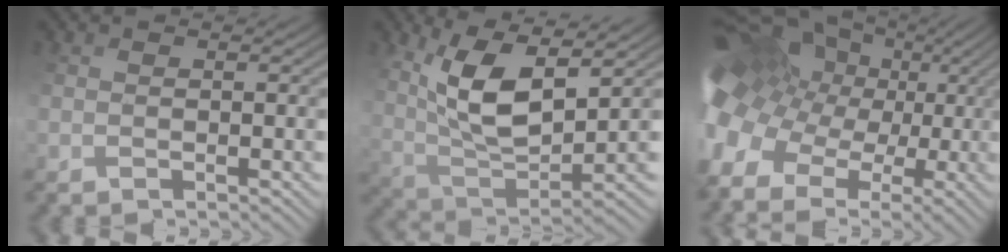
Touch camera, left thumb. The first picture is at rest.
{"total": 9.1, "force": [5.2, 2.5, 7.1], "torque": [-0.146, 0.010, 0.102]}
{"total": 14.8, "force": [0.9, 11.2, 9.6], "torque": [-0.228, 0.039, 0.020]}